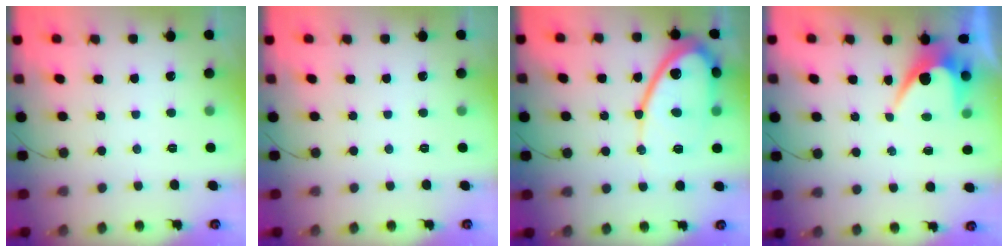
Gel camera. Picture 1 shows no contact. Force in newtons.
{"total": 0.0}
{"total": 14.6, "press": 14.6, "slide": 1.1}
{"total": 6.5, "press": 6.4, "slide": 0.6}